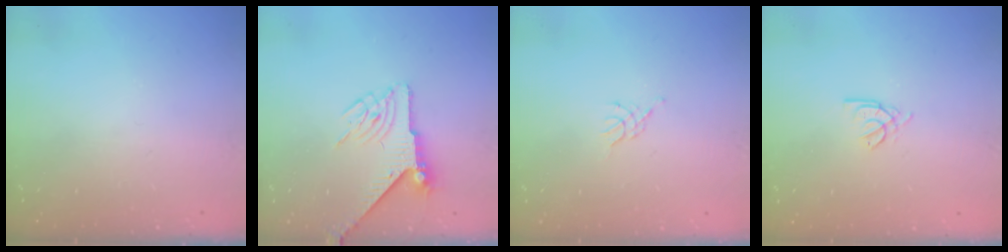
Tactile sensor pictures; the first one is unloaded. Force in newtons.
{"total": 6.1, "press": 6.1, "slide": 0.4}
{"total": 2.3, "press": 2.2, "slide": 0.5}
{"total": 2.2, "press": 2.2, "slide": 0.6}